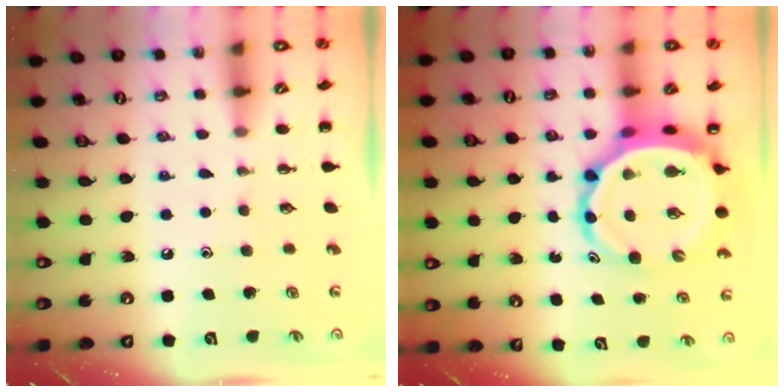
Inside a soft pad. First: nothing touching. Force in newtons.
{"total": 10.1, "press": 9.6, "slide": 3.1}